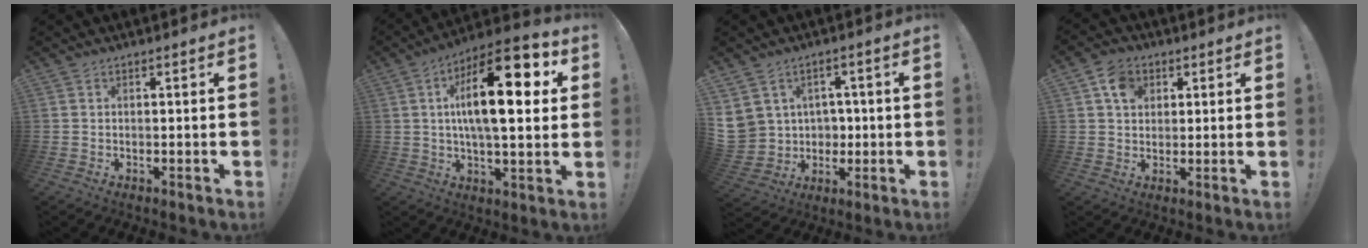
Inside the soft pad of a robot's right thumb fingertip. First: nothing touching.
{"total": 20.9, "force": [4.7, 7.4, 19.0], "torque": [-0.312, -0.011, 0.062]}
{"total": 8.2, "force": [2.3, 7.8, 1.2], "torque": [-0.047, -0.014, 0.055]}
{"total": 6.9, "force": [2.9, 5.5, 2.9], "torque": [-0.048, -0.002, 0.056]}